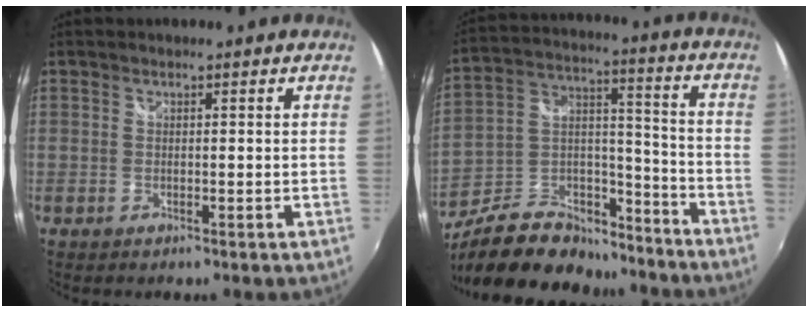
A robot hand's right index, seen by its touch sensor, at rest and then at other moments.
{"total": 22.4, "force": [-16.6, 11.0, 10.3], "torque": [-0.217, 0.040, -0.251]}